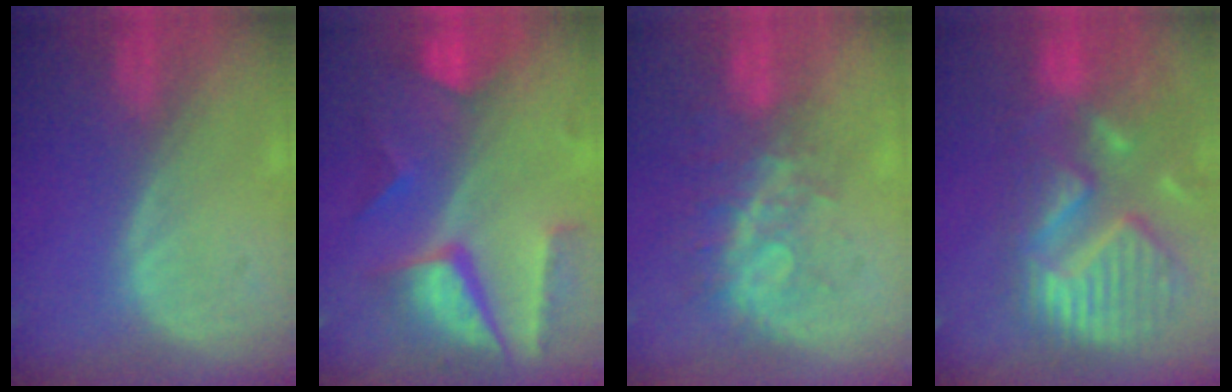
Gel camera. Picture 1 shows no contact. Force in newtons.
{"total": 10.4, "press": 8.7, "slide": 5.7}
{"total": 8.4, "press": 7.0, "slide": 4.7}
{"total": 13.5, "press": 11.4, "slide": 7.2}